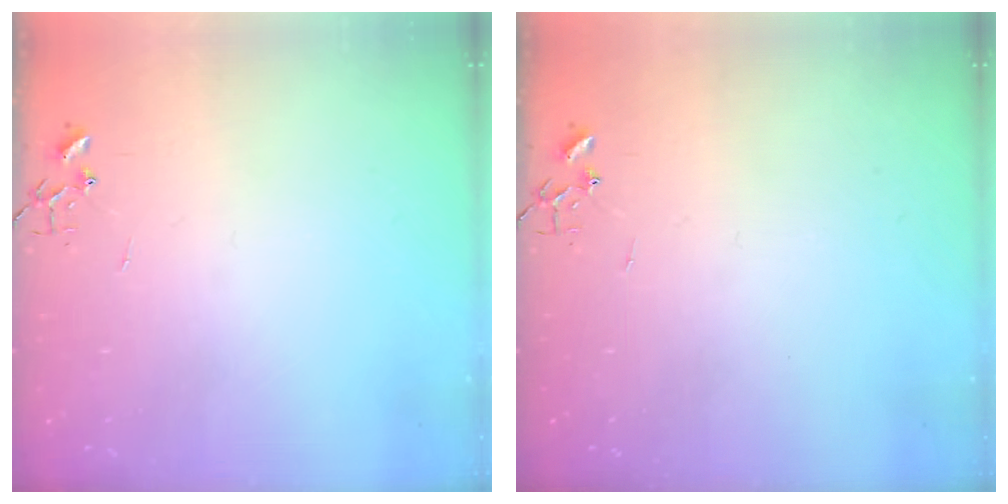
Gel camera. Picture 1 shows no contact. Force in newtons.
{"total": 0.0}